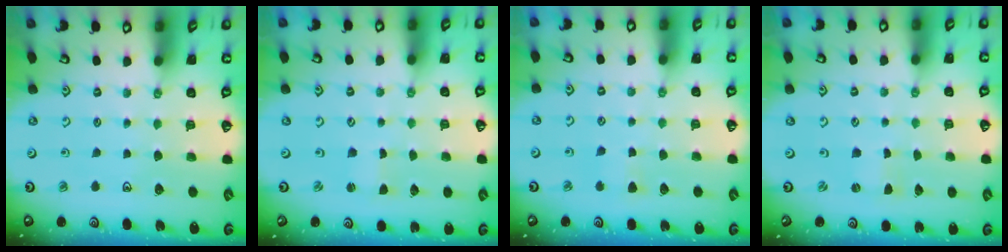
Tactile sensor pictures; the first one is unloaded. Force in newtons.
{"total": 0.6, "press": 0.6, "slide": 0.0}
{"total": 3.4, "press": 3.3, "slide": 0.7}
{"total": 0.0}